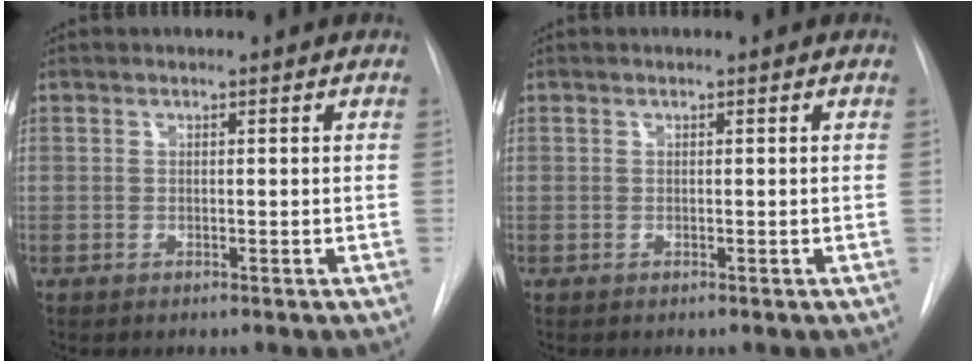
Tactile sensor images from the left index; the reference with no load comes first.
{"total": 0.0}